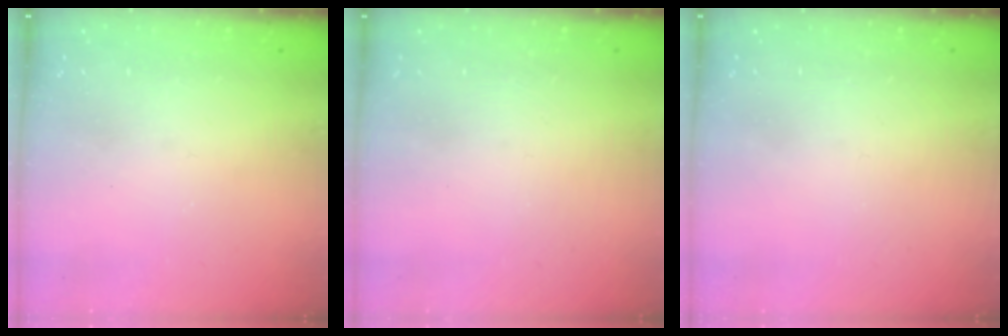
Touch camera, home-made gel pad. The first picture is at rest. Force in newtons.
{"total": 0.0}
{"total": 0.0}